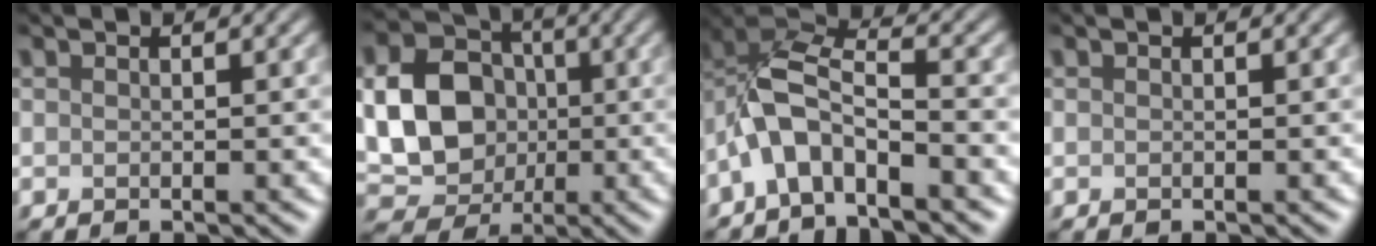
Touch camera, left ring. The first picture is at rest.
{"total": 9.2, "force": [-0.4, 7.4, 5.4], "torque": [-0.093, -0.007, -0.013]}
{"total": 5.8, "force": [-3.0, 2.4, 4.3], "torque": [-0.084, 0.012, -0.067]}
{"total": 0.0}